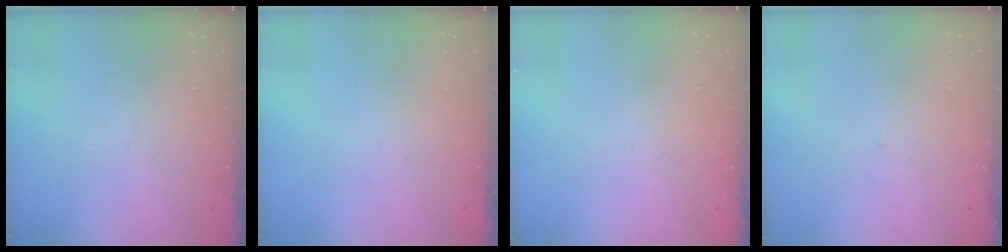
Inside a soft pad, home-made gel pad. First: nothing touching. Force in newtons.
{"total": 0.0}
{"total": 1.6, "press": 1.6, "slide": 0.1}
{"total": 2.0, "press": 2.0, "slide": 0.2}